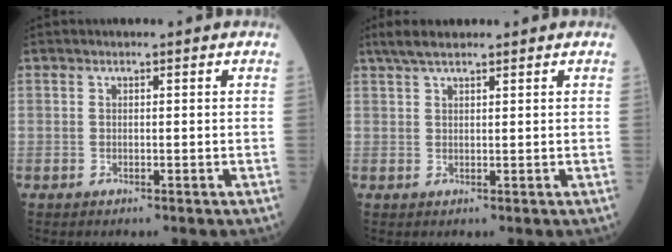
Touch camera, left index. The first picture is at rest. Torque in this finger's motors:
{"motor_torque": [0.00, 0.00, 0.01, 0.01]}